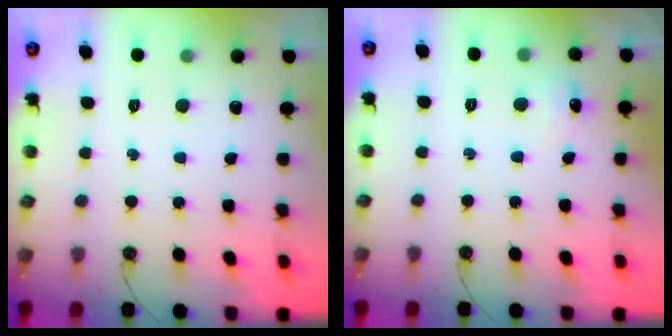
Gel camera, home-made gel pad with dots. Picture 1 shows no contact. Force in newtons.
{"total": 5.6, "press": 5.5, "slide": 0.7}